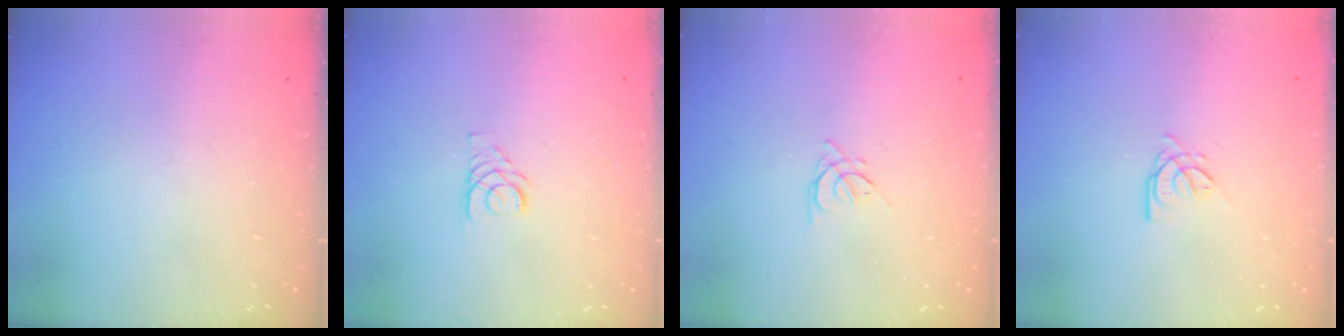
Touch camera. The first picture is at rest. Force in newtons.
{"total": 2.9, "press": 2.9, "slide": 0.3}
{"total": 2.5, "press": 2.4, "slide": 0.5}
{"total": 3.5, "press": 3.5, "slide": 0.3}